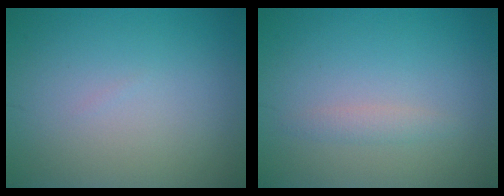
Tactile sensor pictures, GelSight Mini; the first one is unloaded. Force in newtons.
{"total": 1.1, "press": 1.1, "slide": 0.1}